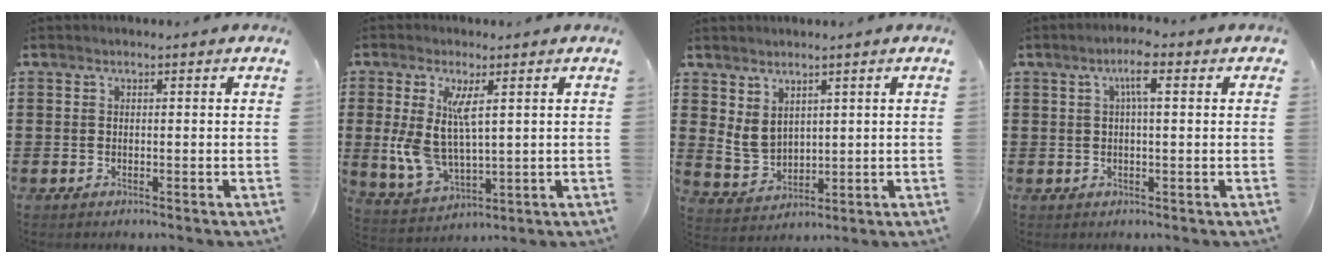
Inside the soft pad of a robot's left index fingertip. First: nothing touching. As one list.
[{"total": 8.5, "force": [2.1, 4.0, 7.2], "torque": [-0.161, 0.000, 0.035]}, {"total": 4.2, "force": [2.3, 2.8, 2.0], "torque": [-0.057, 0.000, 0.043]}, {"total": 4.0, "force": [1.5, 0.8, 3.6], "torque": [-0.073, 0.012, 0.023]}]